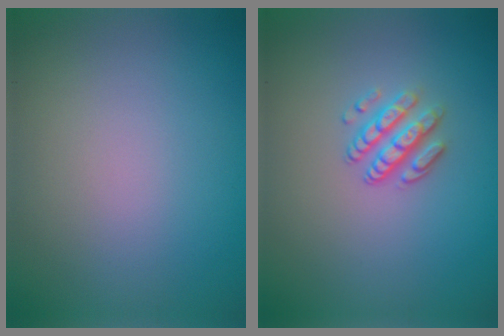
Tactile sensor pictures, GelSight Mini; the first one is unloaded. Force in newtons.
{"total": 2.9, "press": 2.3, "slide": 1.8}